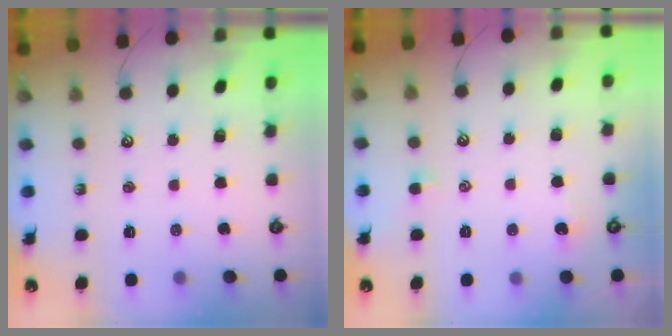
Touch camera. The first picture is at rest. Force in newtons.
{"total": 1.0, "press": 0.9, "slide": 0.6}